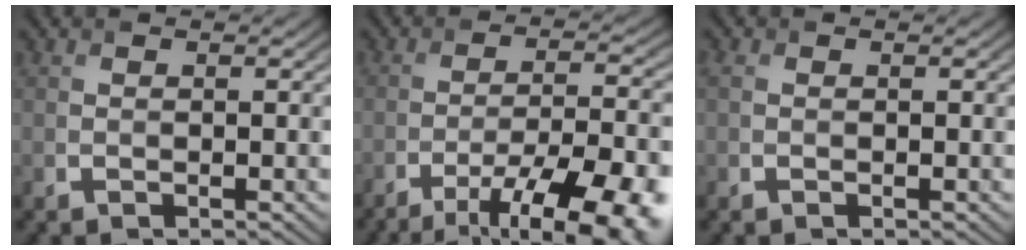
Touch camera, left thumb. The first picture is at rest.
{"total": 15.1, "force": [-10.0, 4.2, 10.6], "torque": [-0.164, -0.018, -0.135]}
{"total": 1.3, "force": [0.2, 1.0, 0.9], "torque": [-0.027, 0.000, 0.005]}